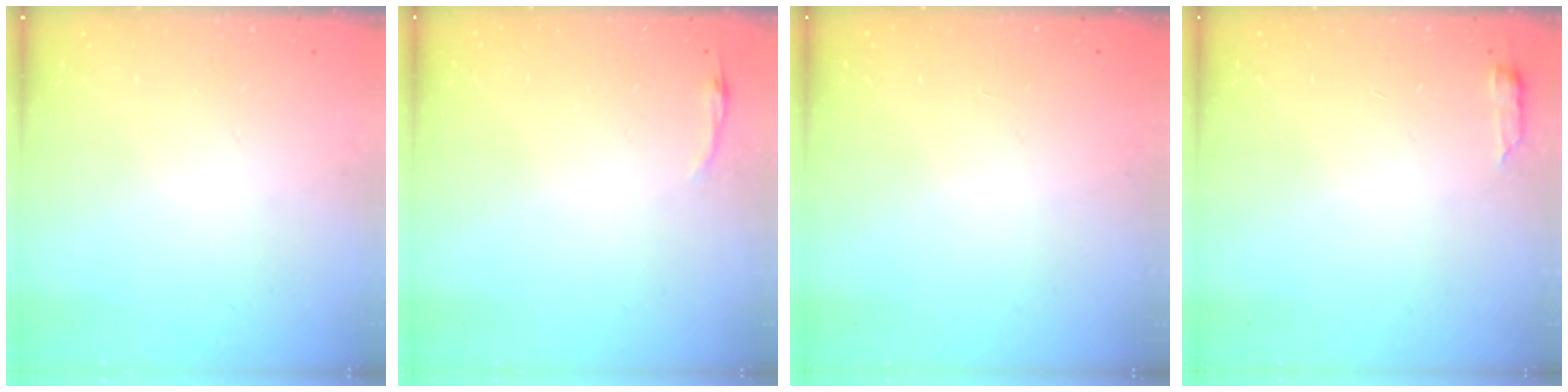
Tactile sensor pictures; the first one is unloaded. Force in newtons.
{"total": 2.8, "press": 2.8, "slide": 0.6}
{"total": 0.0}
{"total": 2.9, "press": 2.8, "slide": 0.6}